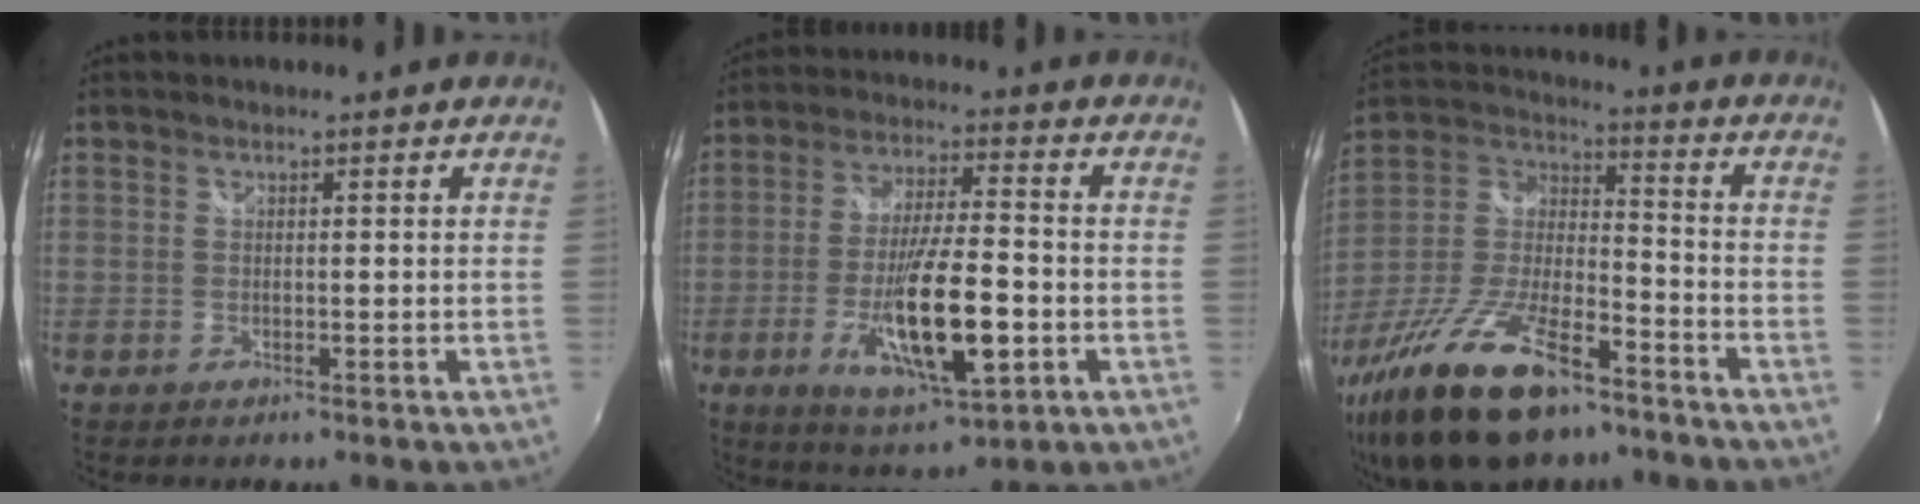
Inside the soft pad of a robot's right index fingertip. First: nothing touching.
{"total": 15.5, "force": [-4.9, 3.9, 14.2], "torque": [-0.273, -0.024, -0.078]}
{"total": 23.9, "force": [-15.1, 9.1, 16.0], "torque": [-0.328, -0.032, -0.261]}